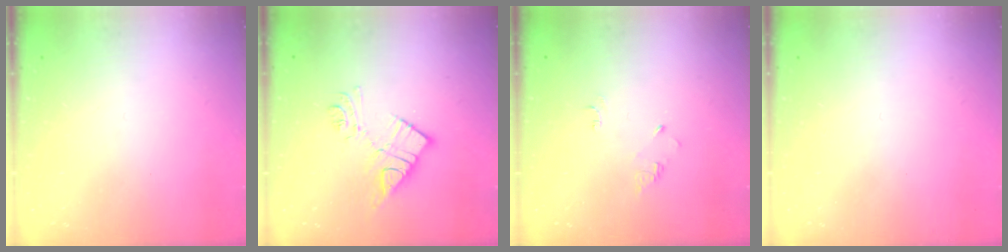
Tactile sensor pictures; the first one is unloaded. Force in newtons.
{"total": 12.0, "press": 12.0, "slide": 0.8}
{"total": 4.5, "press": 4.5, "slide": 0.8}
{"total": 1.7, "press": 1.6, "slide": 0.1}